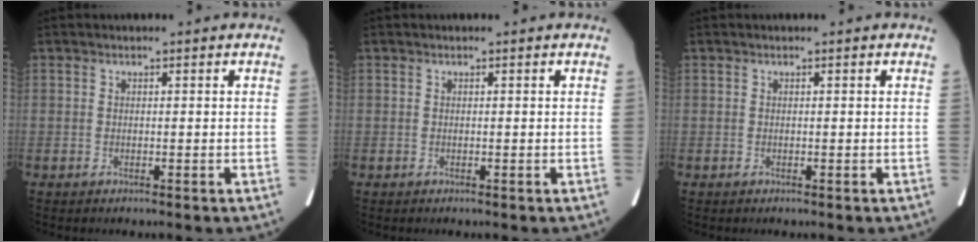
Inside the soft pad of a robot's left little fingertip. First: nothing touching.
{"total": 0.0}
{"total": 0.0}